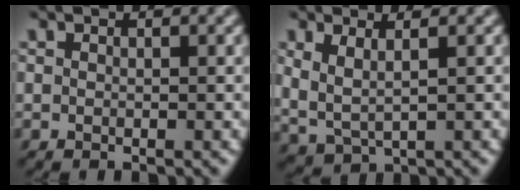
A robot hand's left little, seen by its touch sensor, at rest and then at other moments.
{"total": 2.5, "force": [1.0, 0.8, 2.2], "torque": [-0.058, -0.005, 0.019]}